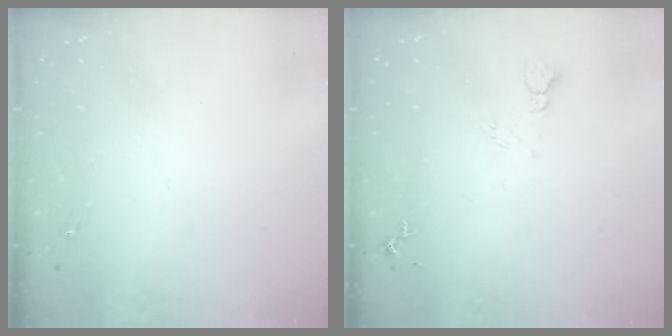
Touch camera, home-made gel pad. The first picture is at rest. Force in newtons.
{"total": 4.6, "press": 4.6, "slide": 0.6}